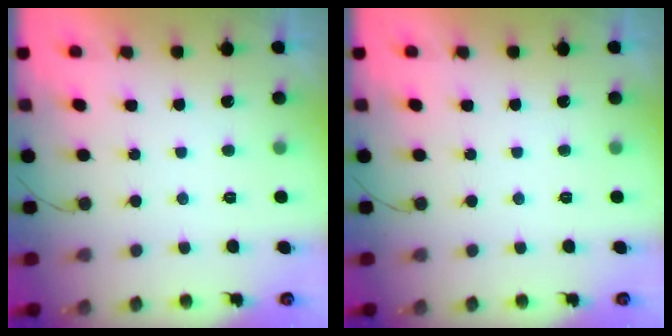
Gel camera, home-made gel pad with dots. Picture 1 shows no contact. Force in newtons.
{"total": 0.0}